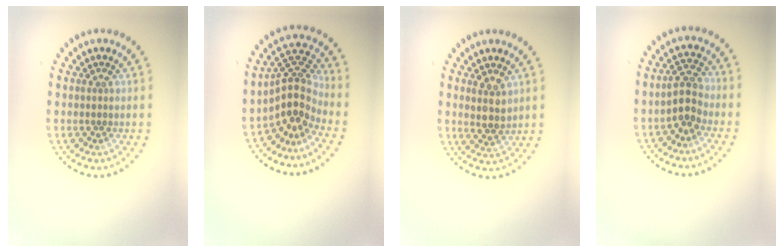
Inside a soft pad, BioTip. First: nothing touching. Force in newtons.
{"total": 4.0, "press": 2.8, "slide": 2.9}
{"total": 2.3, "press": 2.1, "slide": 0.8}
{"total": 2.7, "press": 2.5, "slide": 1.0}